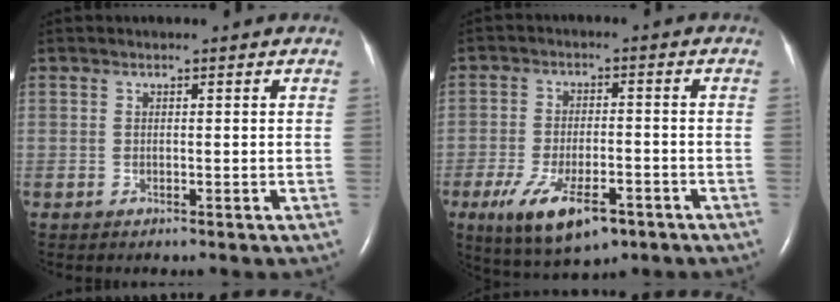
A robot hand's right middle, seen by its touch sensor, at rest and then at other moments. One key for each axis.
{"total": 10.5, "fx": -5.6, "fy": 3.9, "fz": 7.9, "tx": -0.149, "ty": -0.015, "tz": -0.085}